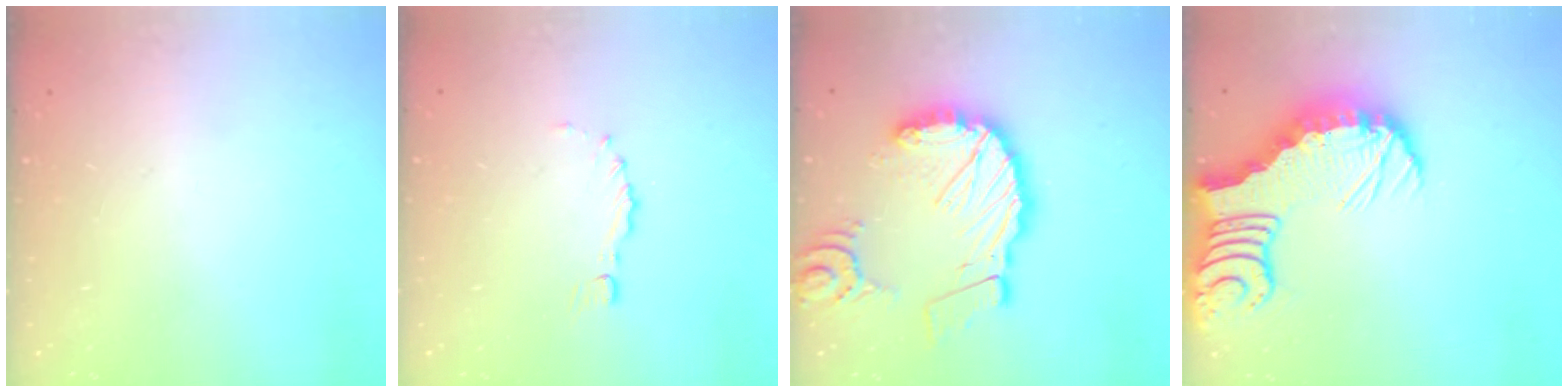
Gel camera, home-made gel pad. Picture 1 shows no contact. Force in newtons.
{"total": 0.0}
{"total": 19.2, "press": 19.0, "slide": 2.2}
{"total": 7.6, "press": 7.6, "slide": 1.0}